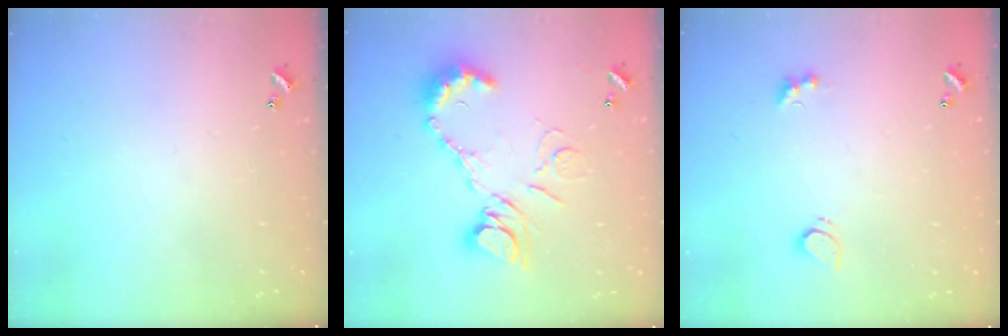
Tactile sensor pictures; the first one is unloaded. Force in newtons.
{"total": 14.6, "press": 14.4, "slide": 1.8}
{"total": 3.0, "press": 2.7, "slide": 1.1}